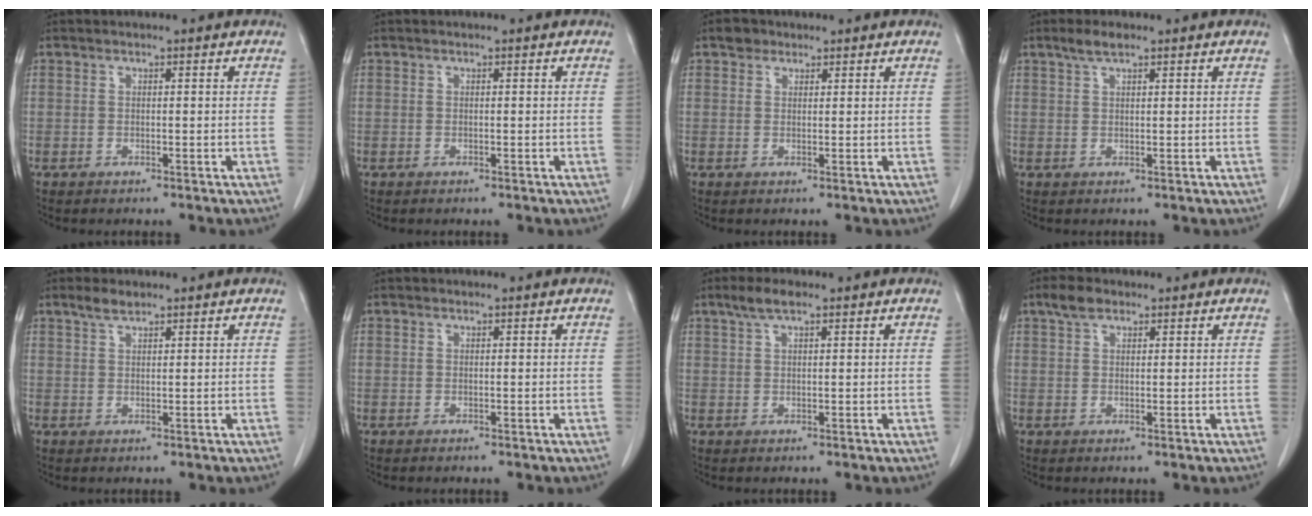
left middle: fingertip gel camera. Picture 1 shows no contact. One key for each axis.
{"total": 0.0}
{"total": 1.9, "fx": 1.3, "fy": 1.3, "fz": 0.4, "tx": -0.007, "ty": 0.005, "tz": 0.020}
{"total": 2.6, "fx": 1.9, "fy": 0.6, "fz": 1.7, "tx": -0.039, "ty": 0.008, "tz": 0.037}
{"total": 2.2, "fx": 1.8, "fy": 0.5, "fz": 1.2, "tx": -0.029, "ty": 0.004, "tz": 0.036}
{"total": 0.0}
{"total": 3.1, "fx": 2.1, "fy": 0.7, "fz": 2.2, "tx": -0.051, "ty": 0.011, "tz": 0.043}
{"total": 2.8, "fx": 2.0, "fy": 1.4, "fz": 1.5, "tx": -0.034, "ty": 0.009, "tz": 0.038}